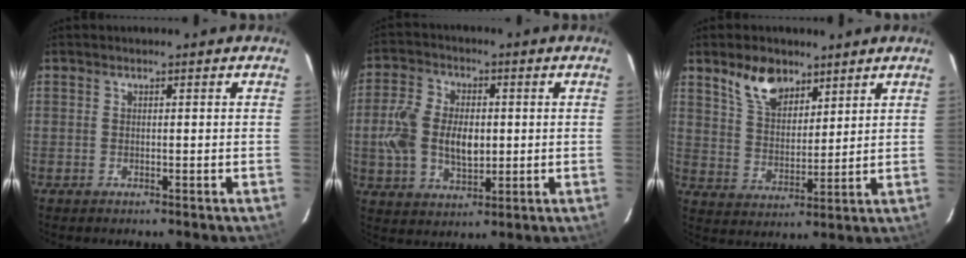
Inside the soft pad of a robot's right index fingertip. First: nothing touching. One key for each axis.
{"total": 11.3, "fx": -0.1, "fy": 7.3, "fz": 8.6, "tx": -0.179, "ty": 0.012, "tz": 0.000}
{"total": 9.1, "fx": 6.2, "fy": 4.9, "fz": 4.6, "tx": -0.082, "ty": 0.015, "tz": 0.121}